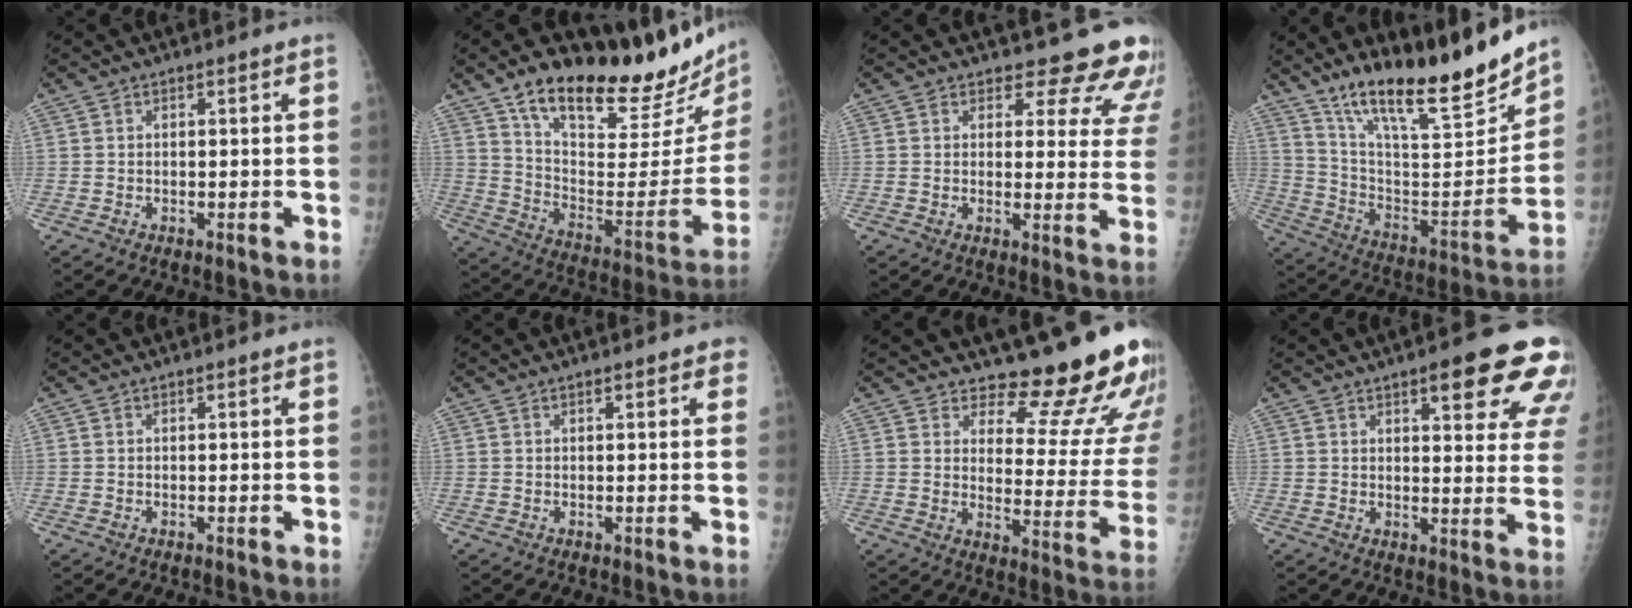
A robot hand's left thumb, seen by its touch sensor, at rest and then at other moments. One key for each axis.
{"total": 26.4, "fx": 21.0, "fy": 7.4, "fz": 14.2, "tx": -0.174, "ty": -0.109, "tz": 0.319}
{"total": 12.6, "fx": 11.7, "fy": 4.4, "fz": 1.6, "tx": 0.033, "ty": -0.091, "tz": 0.105}
{"total": 23.1, "fx": 18.1, "fy": 4.5, "fz": 13.6, "tx": -0.187, "ty": -0.100, "tz": 0.308}
{"total": 0.0}
{"total": 2.0, "fx": 1.1, "fy": 0.9, "fz": 1.4, "tx": -0.008, "ty": -0.001, "tz": 0.010}
{"total": 16.1, "fx": 14.8, "fy": 3.6, "fz": 5.2, "tx": -0.022, "ty": -0.158, "tz": 0.176}
{"total": 16.1, "fx": 9.3, "fy": 4.8, "fz": 12.2, "tx": -0.121, "ty": -0.035, "tz": 0.110}